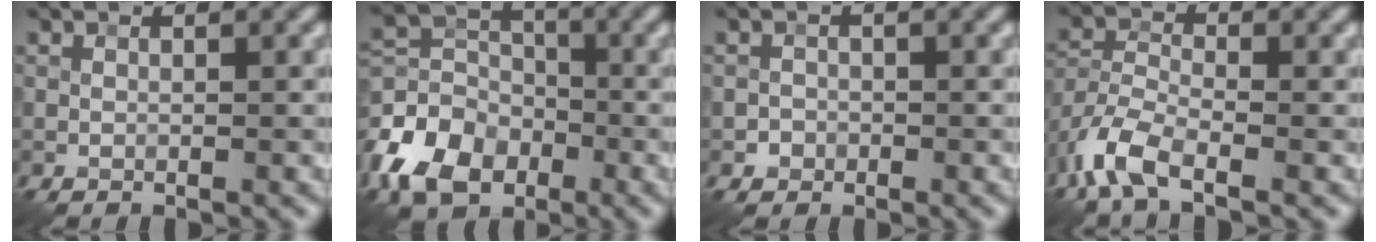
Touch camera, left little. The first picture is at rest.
{"total": 7.8, "force": [-3.7, 5.4, 4.2], "torque": [-0.093, 0.005, -0.086]}
{"total": 1.0, "force": [-0.5, 0.9, 0.0], "torque": [0.007, 0.003, -0.009]}
{"total": 5.7, "force": [-3.6, 2.3, 3.8], "torque": [-0.087, -0.005, -0.085]}